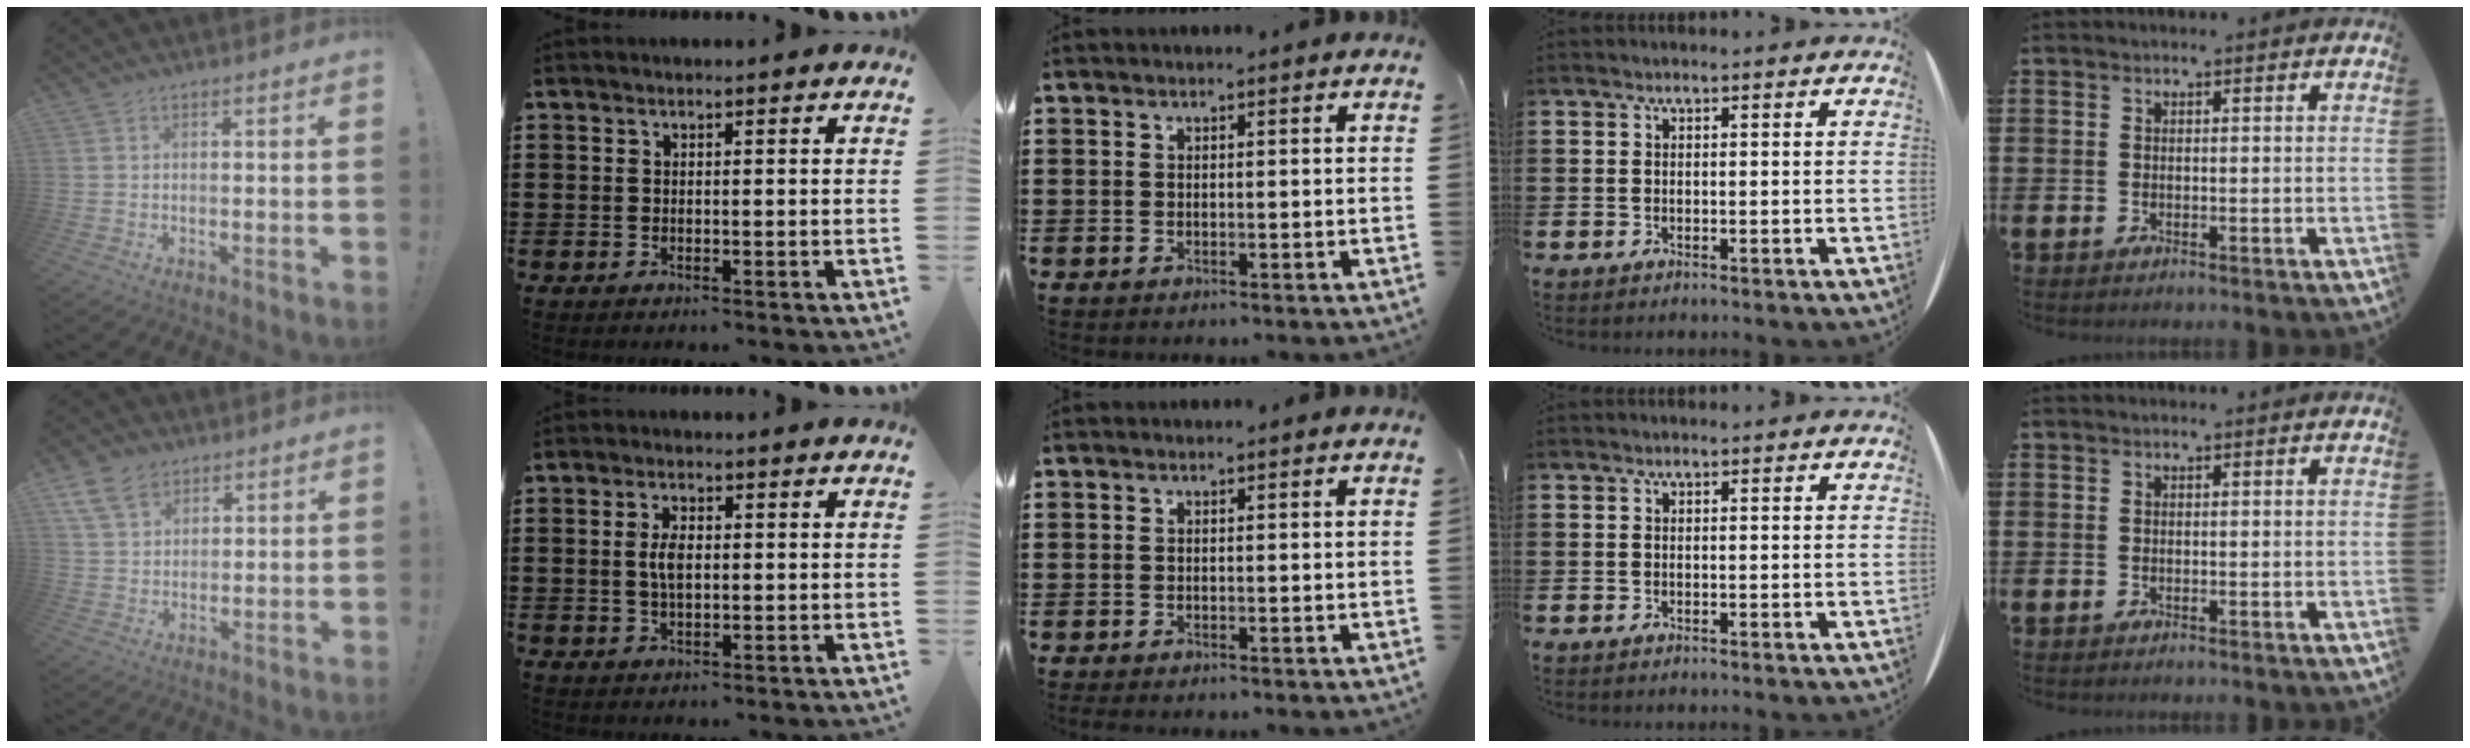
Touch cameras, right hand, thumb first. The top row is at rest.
{"thumb": {"total": 9.3, "force": [5.5, 6.2, 4.0], "torque": [-0.072, -0.018, 0.110]}, "index": {"total": 3.6, "force": [0.3, 1.5, 3.3], "torque": [-0.073, 0.004, 0.000]}, "middle": {"total": 0.6, "force": [-0.6, 0.2, 0.1], "torque": [-0.002, 0.000, -0.013]}}